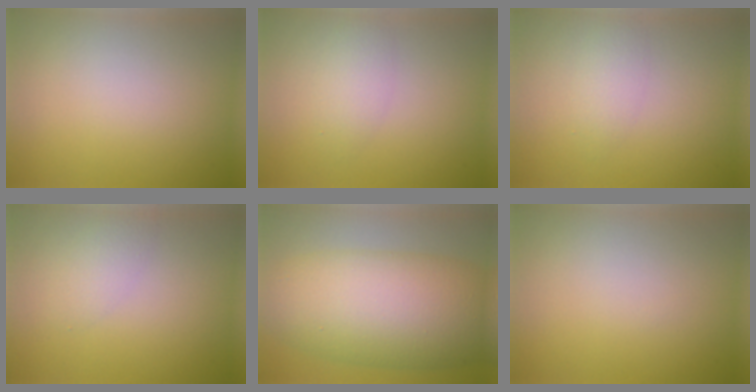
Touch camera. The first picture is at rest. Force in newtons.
{"total": 2.0, "press": 2.0, "slide": 0.1}
{"total": 1.6, "press": 1.6, "slide": 0.0}
{"total": 1.7, "press": 1.7, "slide": 0.1}
{"total": 12.1, "press": 12.1, "slide": 0.1}
{"total": 0.0}